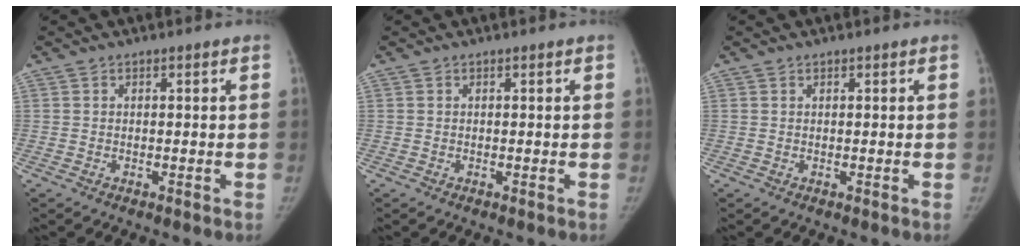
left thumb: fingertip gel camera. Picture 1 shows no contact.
{"total": 0.0}
{"total": 0.0}